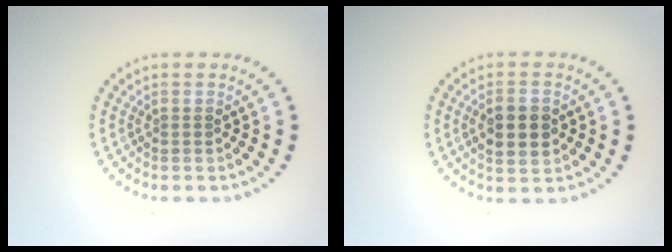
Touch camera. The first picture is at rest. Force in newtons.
{"total": 3.7, "press": 3.7, "slide": 0.1}